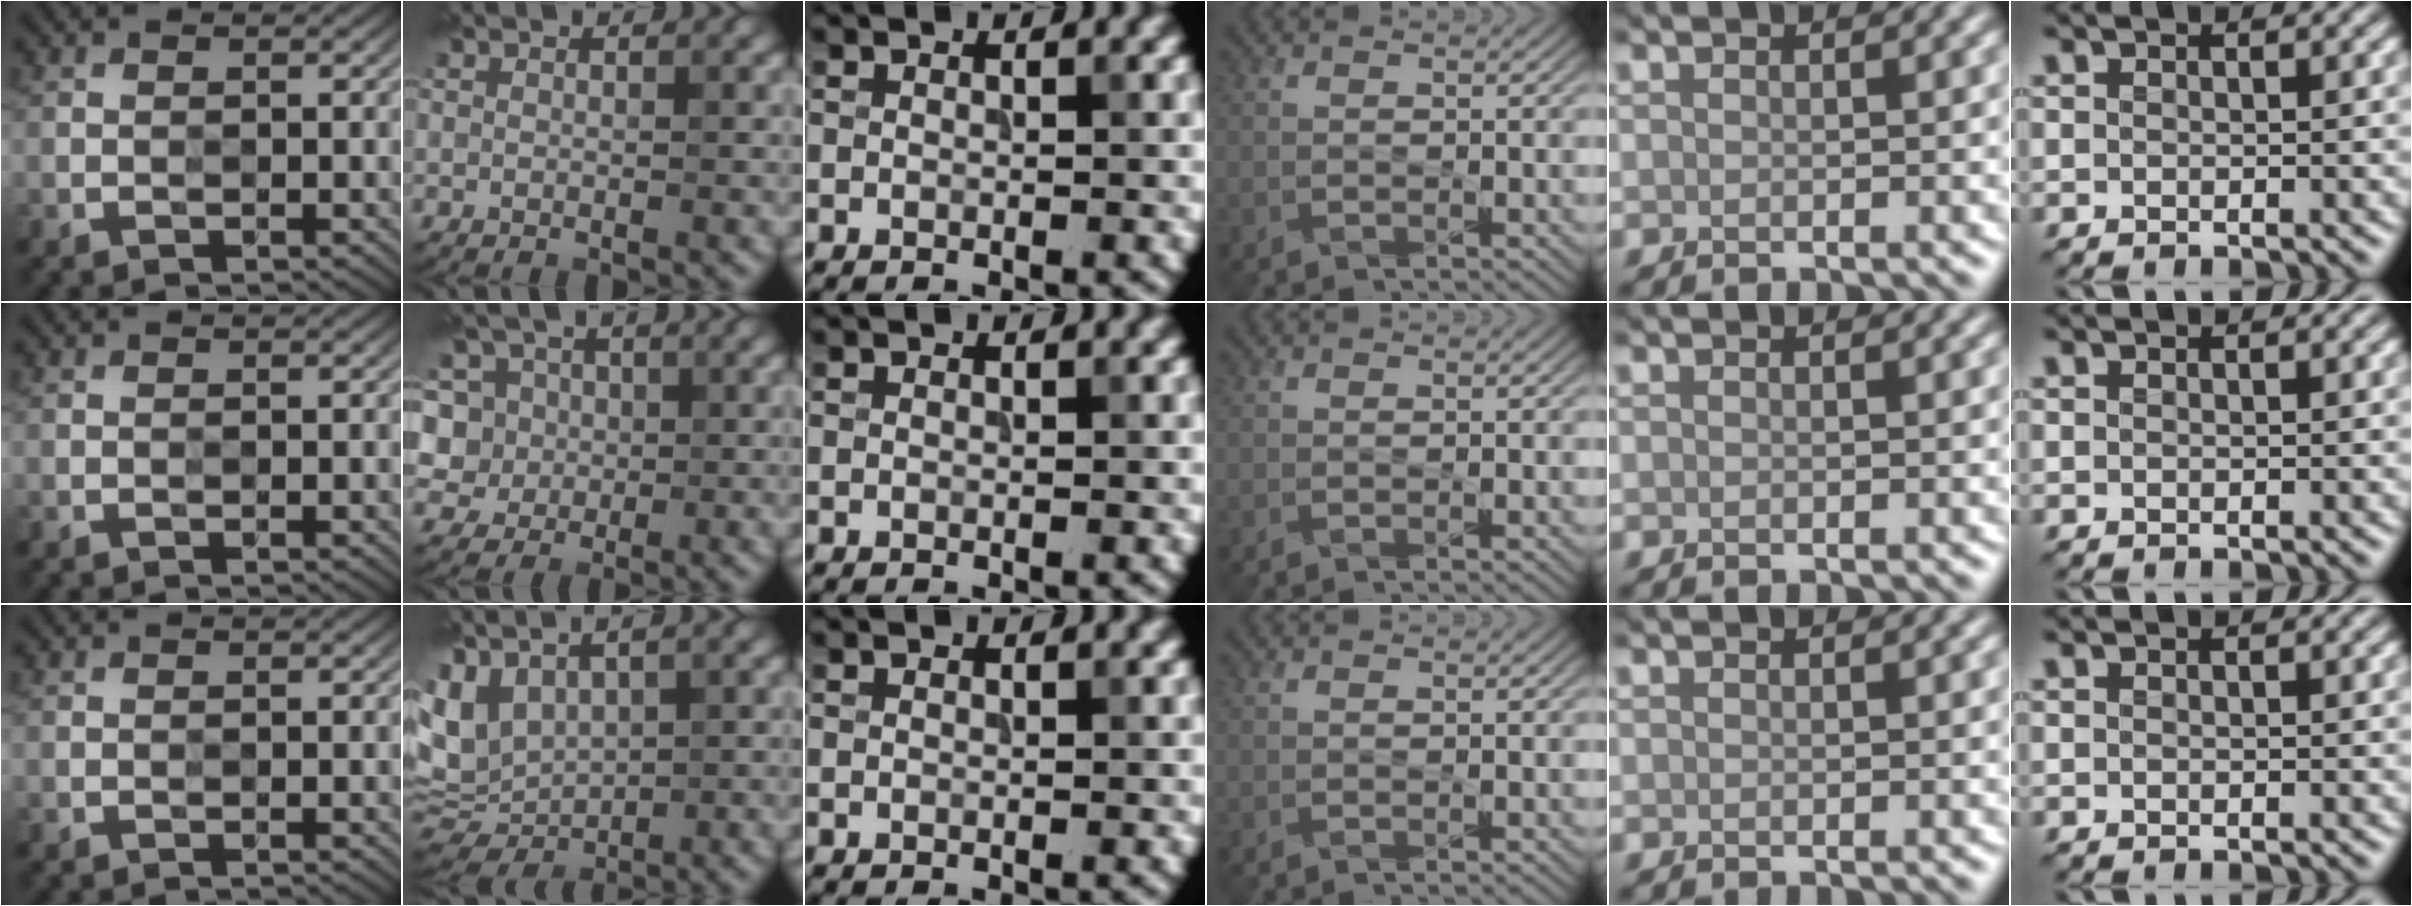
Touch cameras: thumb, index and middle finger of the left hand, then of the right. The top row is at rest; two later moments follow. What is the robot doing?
{"motion": "press", "object": "sticky note"}